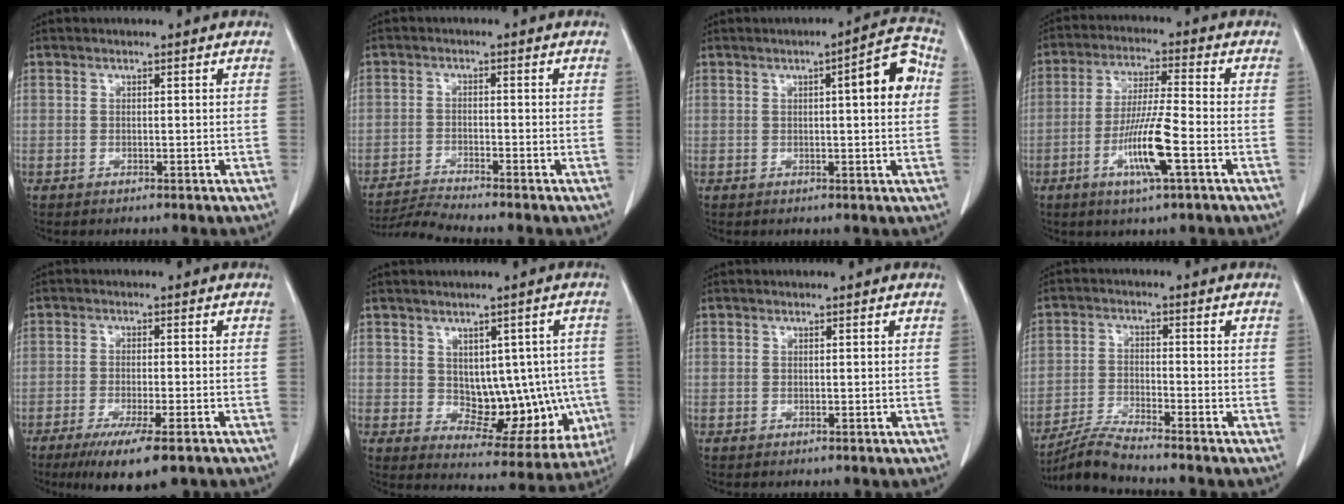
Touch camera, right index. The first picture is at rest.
{"total": 4.5, "force": [-4.0, -1.9, 0.3], "torque": [-0.018, -0.020, -0.077]}
{"total": 7.1, "force": [1.3, 1.0, 6.9], "torque": [-0.088, 0.017, 0.011]}
{"total": 9.8, "force": [-3.5, 0.2, 9.1], "torque": [-0.174, -0.010, -0.067]}
{"total": 10.0, "force": [-6.8, 1.2, 7.1], "torque": [-0.106, -0.022, -0.101]}
{"total": 11.9, "force": [-0.3, 7.0, 9.6], "torque": [-0.103, 0.018, 0.026]}
{"total": 0.0}
{"total": 6.0, "force": [-5.5, -1.5, 1.8], "torque": [-0.042, -0.023, -0.108]}